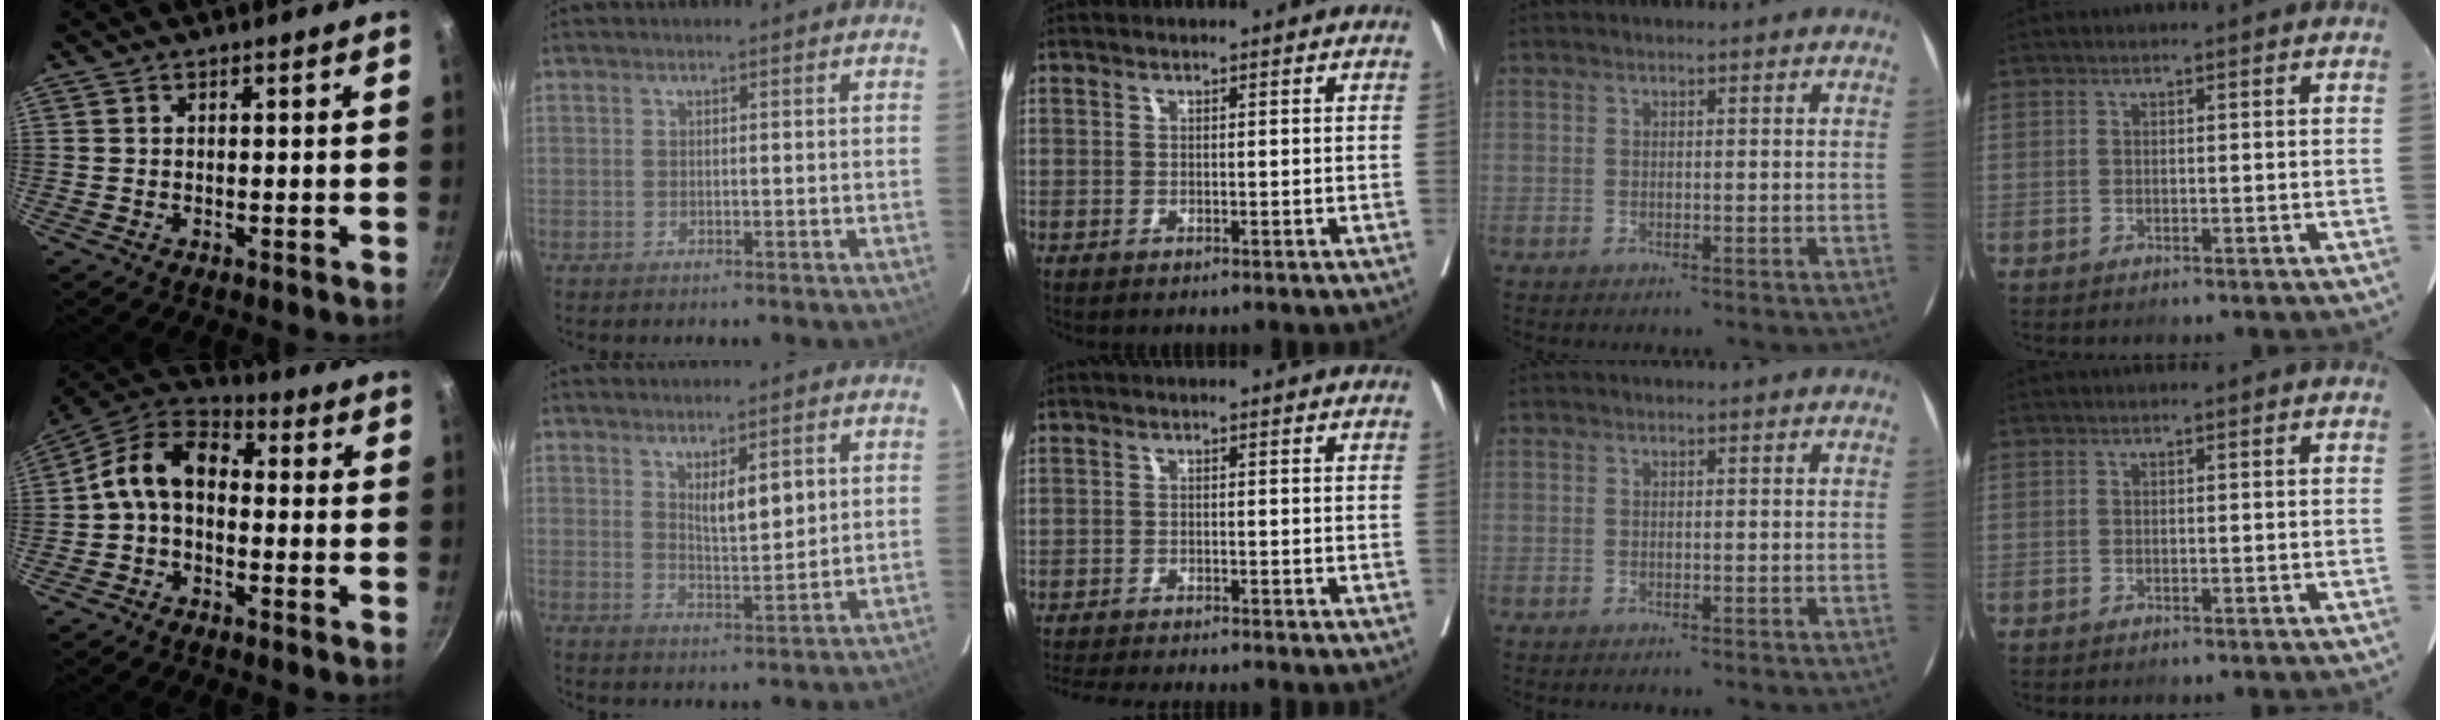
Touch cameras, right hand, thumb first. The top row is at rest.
{"thumb": {"total": 11.0, "force": [-0.6, 7.5, 8.1], "torque": [-0.130, 0.037, -0.029]}, "index": {"total": 5.5, "force": [2.0, 1.3, 4.9], "torque": [-0.084, -0.011, 0.038]}, "middle": {"total": 9.3, "force": [-8.5, 0.1, 3.7], "torque": [-0.048, -0.020, -0.125]}}